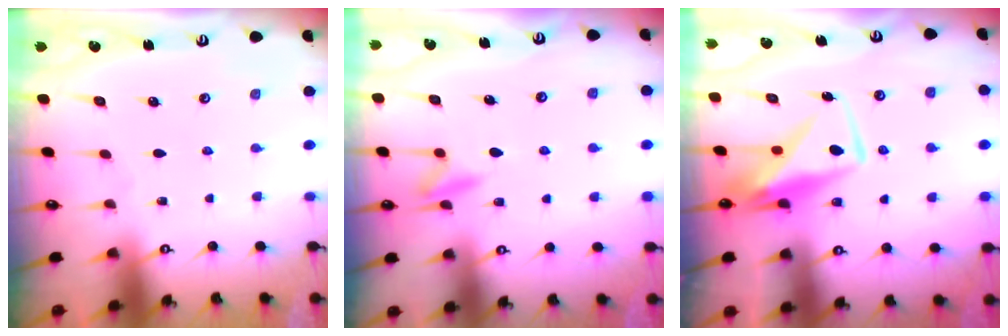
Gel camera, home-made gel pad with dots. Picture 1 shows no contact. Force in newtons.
{"total": 8.3, "press": 8.3, "slide": 0.9}
{"total": 10.2, "press": 10.1, "slide": 0.9}